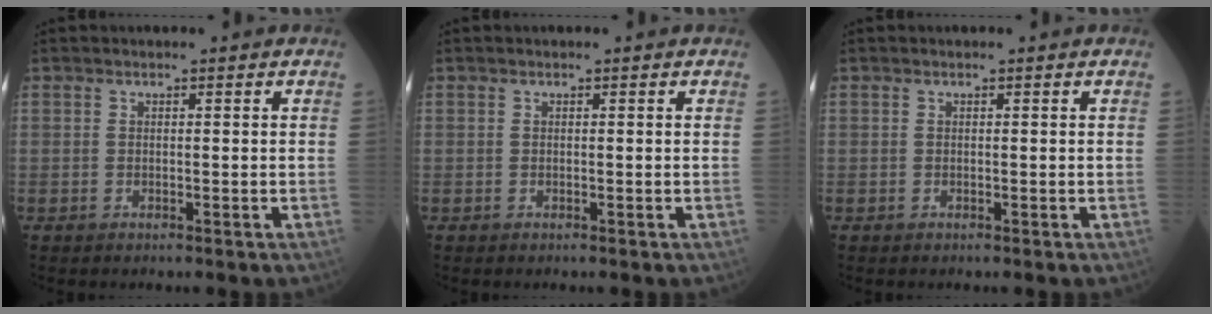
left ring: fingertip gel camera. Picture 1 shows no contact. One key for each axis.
{"total": 0.0}
{"total": 0.0}